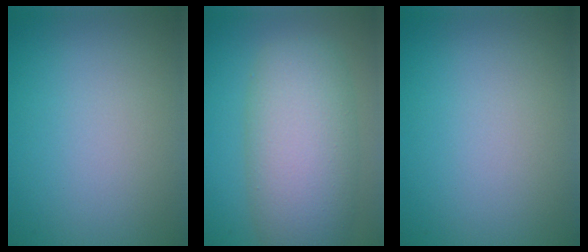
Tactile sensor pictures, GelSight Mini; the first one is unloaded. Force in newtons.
{"total": 8.5, "press": 8.5, "slide": 0.4}
{"total": 0.0}